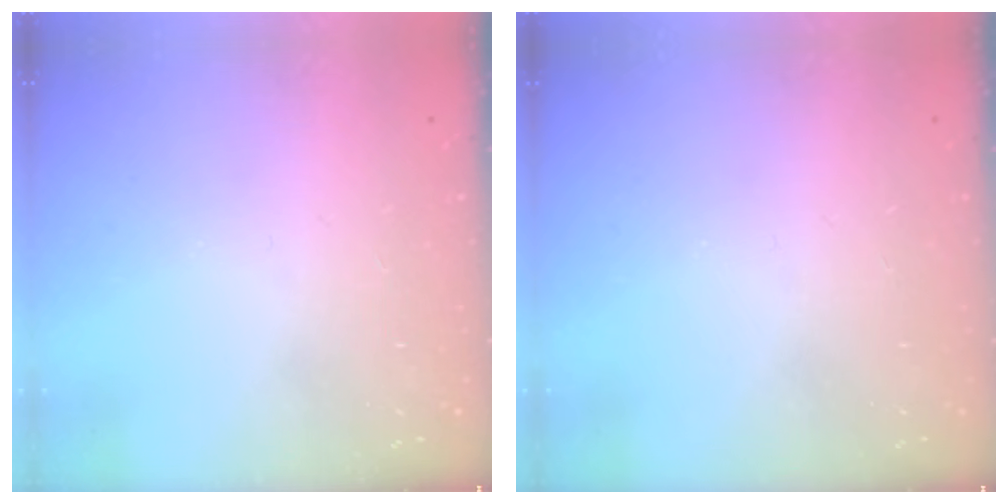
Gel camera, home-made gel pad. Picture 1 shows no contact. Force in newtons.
{"total": 0.0}